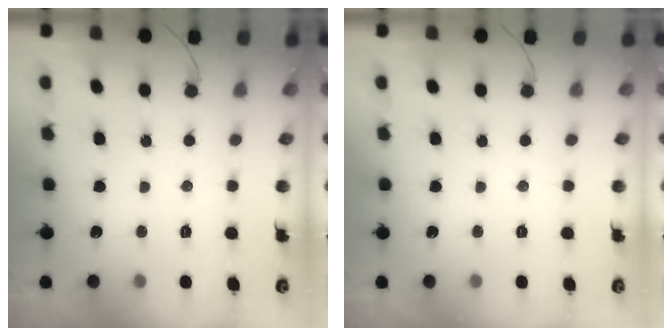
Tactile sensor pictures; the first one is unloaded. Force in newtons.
{"total": 0.0}